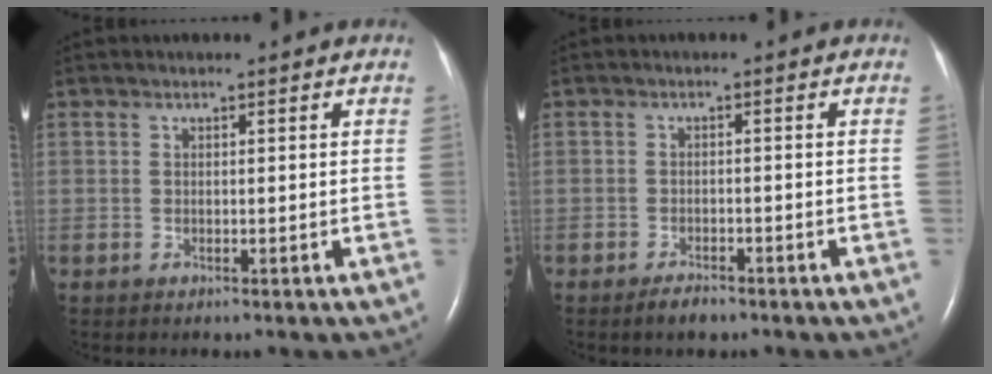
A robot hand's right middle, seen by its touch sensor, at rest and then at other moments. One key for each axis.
{"total": 2.2, "fx": -1.8, "fy": 0.7, "fz": 1.1, "tx": -0.029, "ty": -0.004, "tz": -0.027}